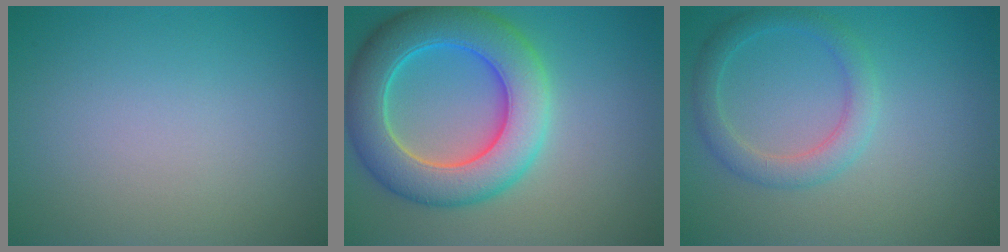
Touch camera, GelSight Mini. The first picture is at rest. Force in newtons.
{"total": 8.8, "press": 8.8, "slide": 0.4}
{"total": 2.8, "press": 2.8, "slide": 0.1}